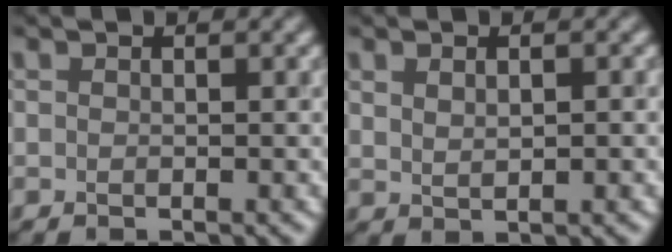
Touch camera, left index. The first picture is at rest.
{"total": 1.6, "force": [0.7, 0.7, 1.2], "torque": [-0.012, 0.006, 0.014]}